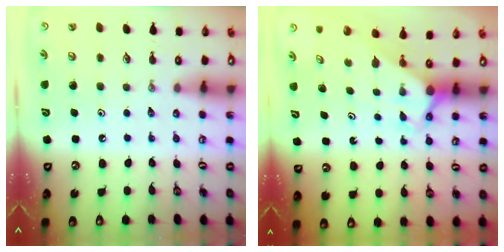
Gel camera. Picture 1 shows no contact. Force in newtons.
{"total": 2.8, "press": 2.8, "slide": 0.0}